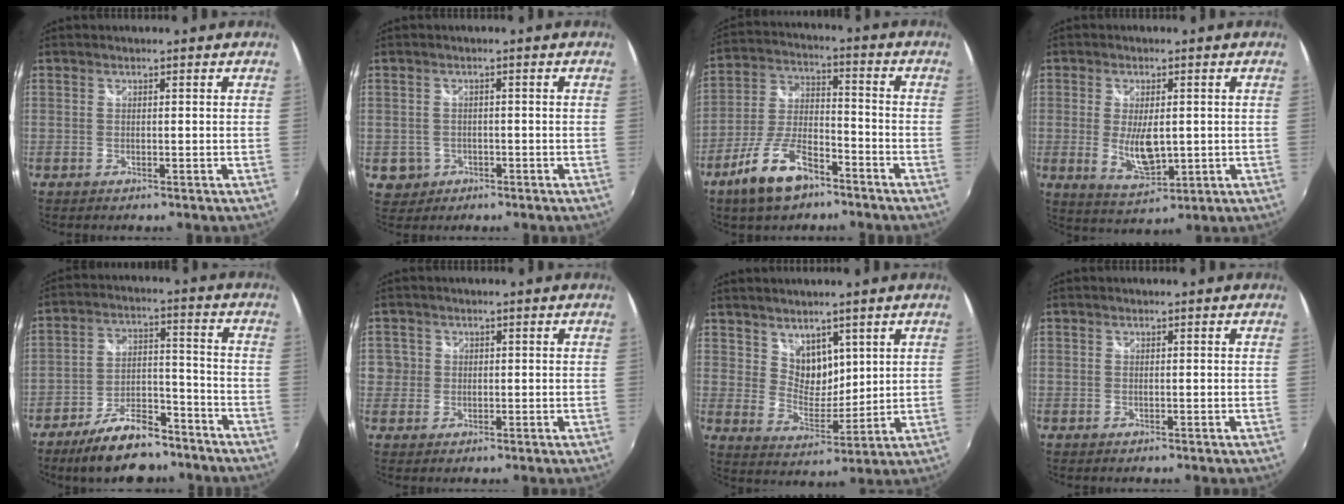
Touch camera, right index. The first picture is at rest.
{"total": 3.7, "force": [-1.1, 3.4, 0.8], "torque": [-0.026, 0.004, -0.008]}
{"total": 12.5, "force": [-8.1, 5.1, 8.1], "torque": [-0.173, -0.002, -0.147]}
{"total": 7.7, "force": [-0.4, 3.5, 6.9], "torque": [-0.127, -0.012, 0.001]}
{"total": 14.5, "force": [-11.1, 5.8, 7.3], "torque": [-0.143, 0.019, -0.171]}
{"total": 3.8, "force": [0.1, 3.7, 0.5], "torque": [-0.005, 0.012, 0.003]}
{"total": 6.8, "force": [4.4, 4.5, 2.6], "torque": [-0.032, -0.001, 0.087]}
{"total": 0.0}